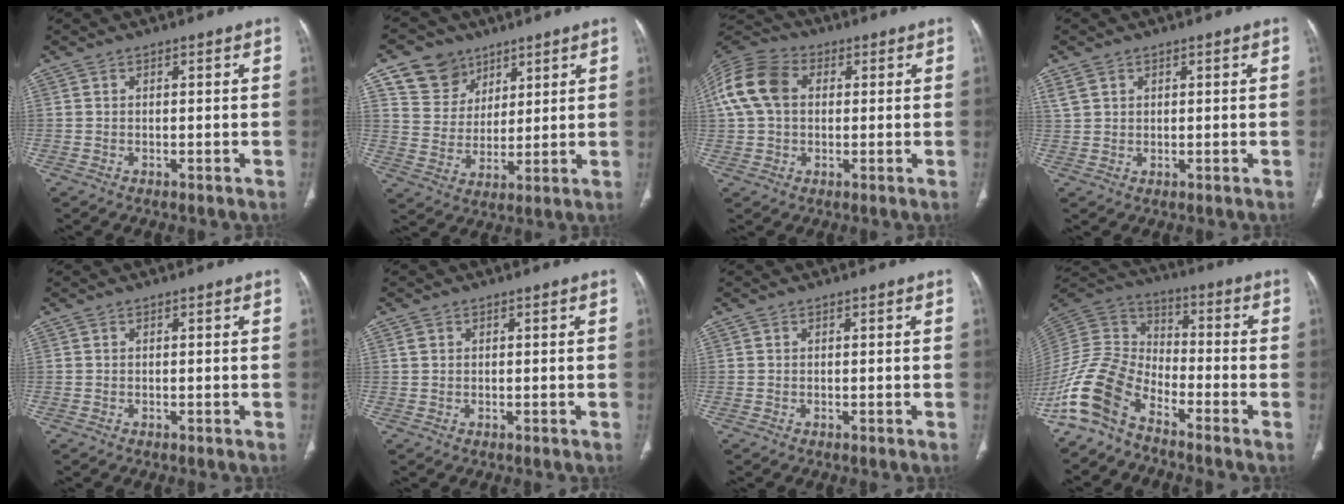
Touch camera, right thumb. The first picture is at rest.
{"total": 10.0, "force": [6.2, 7.7, 1.8], "torque": [0.000, -0.036, 0.120]}
{"total": 13.1, "force": [2.4, 9.4, 8.7], "torque": [-0.174, 0.027, 0.037]}
{"total": 2.8, "force": [1.5, 2.0, 1.2], "torque": [-0.022, 0.001, 0.038]}
{"total": 0.0}
{"total": 1.0, "force": [0.4, 0.7, 0.4], "torque": [-0.003, 0.001, 0.010]}
{"total": 0.0}
{"total": 12.7, "force": [-9.1, 6.1, 6.4], "torque": [-0.129, 0.073, -0.196]}